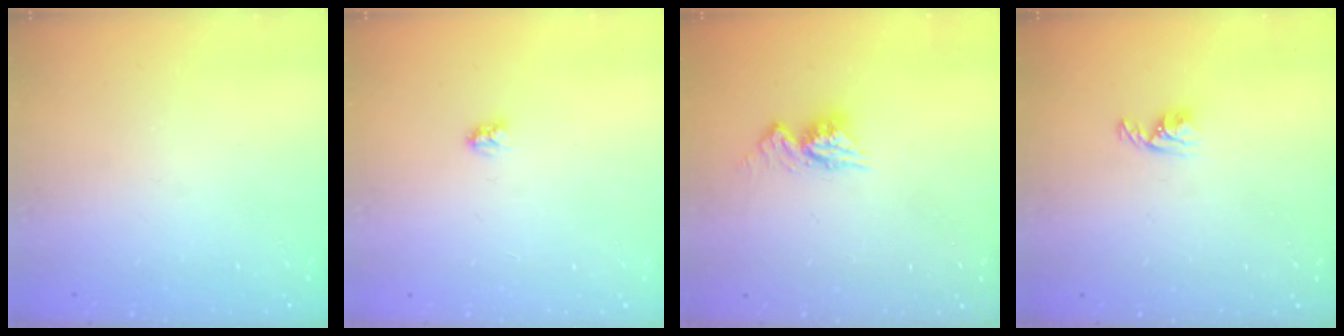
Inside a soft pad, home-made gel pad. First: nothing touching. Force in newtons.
{"total": 2.9, "press": 2.9, "slide": 0.3}
{"total": 8.3, "press": 8.3, "slide": 0.8}
{"total": 4.3, "press": 4.2, "slide": 0.8}